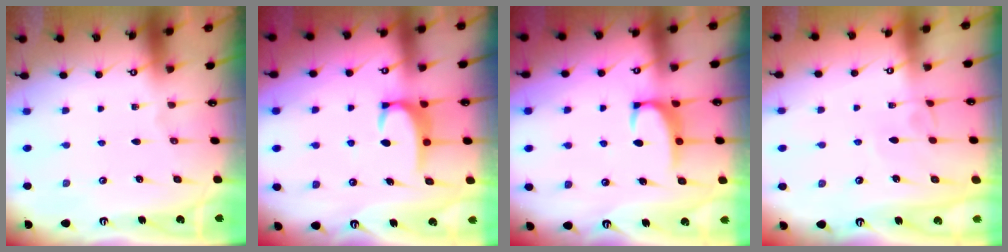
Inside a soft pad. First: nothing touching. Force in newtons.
{"total": 3.5, "press": 3.4, "slide": 0.5}
{"total": 2.3, "press": 2.3, "slide": 0.6}
{"total": 1.3, "press": 1.3, "slide": 0.5}